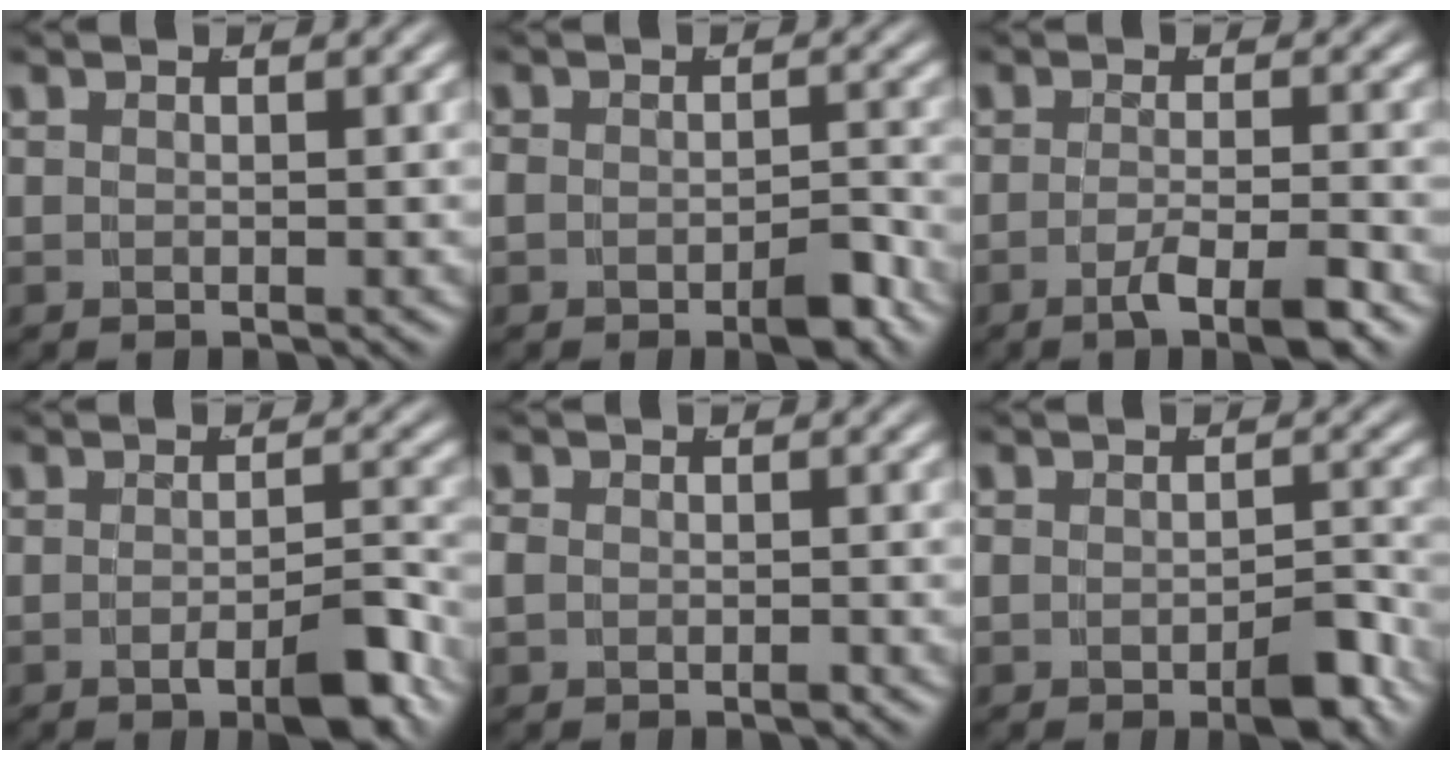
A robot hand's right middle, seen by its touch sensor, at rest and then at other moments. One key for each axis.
{"total": 2.9, "fx": -1.7, "fy": 1.2, "fz": 2.0, "tx": -0.036, "ty": -0.005, "tz": -0.029}
{"total": 4.0, "fx": -2.6, "fy": 0.2, "fz": 3.1, "tx": -0.051, "ty": -0.012, "tz": -0.040}
{"total": 4.2, "fx": -2.5, "fy": 0.9, "fz": 3.2, "tx": -0.040, "ty": 0.000, "tz": -0.043}
{"total": 1.2, "fx": -0.5, "fy": 0.8, "fz": 0.8, "tx": -0.023, "ty": -0.005, "tz": -0.006}
{"total": 3.3, "fx": -1.8, "fy": 1.4, "fz": 2.4, "tx": -0.037, "ty": -0.006, "tz": -0.029}